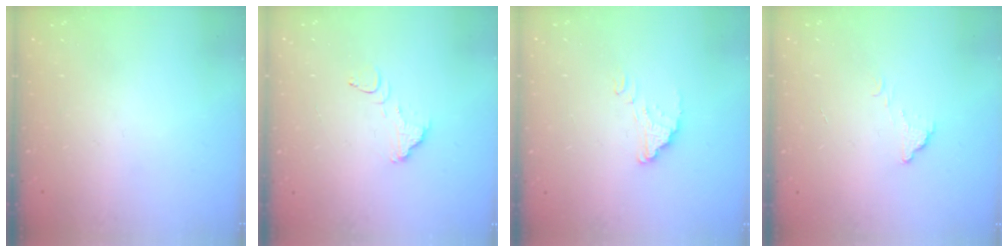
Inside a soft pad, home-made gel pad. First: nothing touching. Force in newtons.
{"total": 2.9, "press": 2.9, "slide": 0.1}
{"total": 1.8, "press": 1.8, "slide": 0.0}
{"total": 3.6, "press": 3.6, "slide": 0.2}